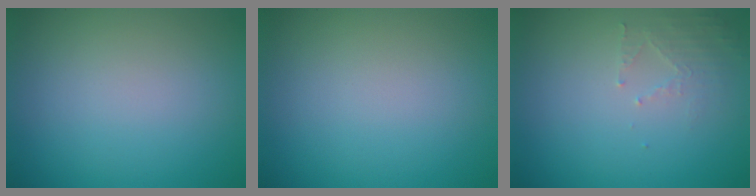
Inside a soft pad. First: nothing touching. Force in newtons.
{"total": 0.0}
{"total": 1.7, "press": 1.7, "slide": 0.3}